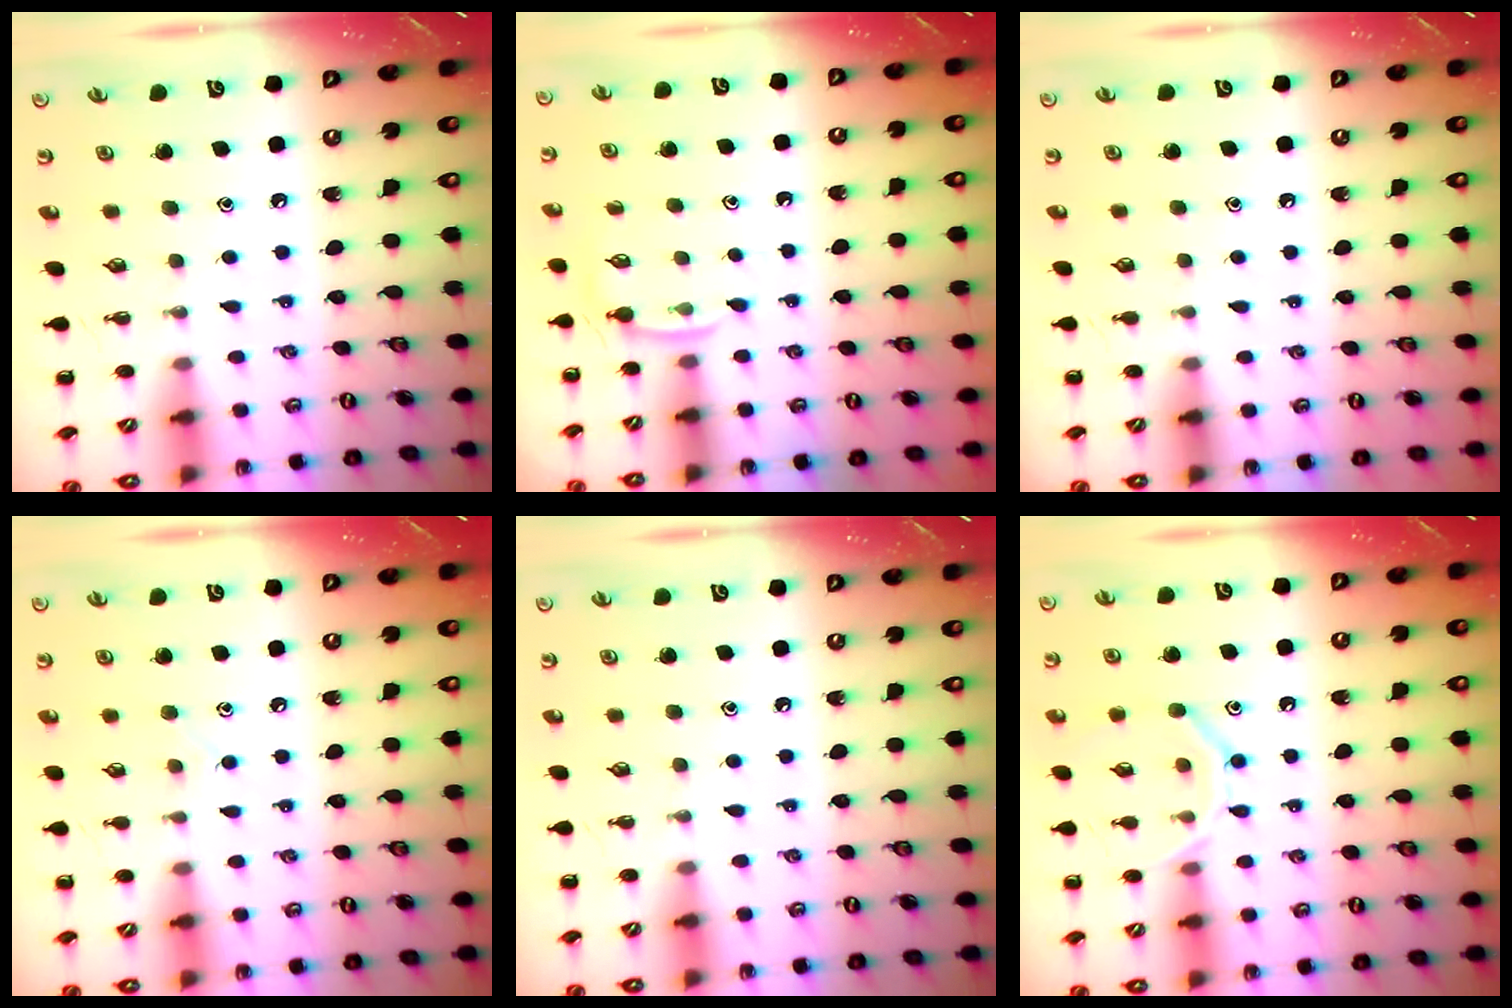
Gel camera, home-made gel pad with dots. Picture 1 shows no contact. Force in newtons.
{"total": 4.6, "press": 4.4, "slide": 1.3}
{"total": 0.9, "press": 0.9, "slide": 0.2}
{"total": 4.5, "press": 4.3, "slide": 1.3}
{"total": 0.0}
{"total": 10.6, "press": 10.5, "slide": 1.5}